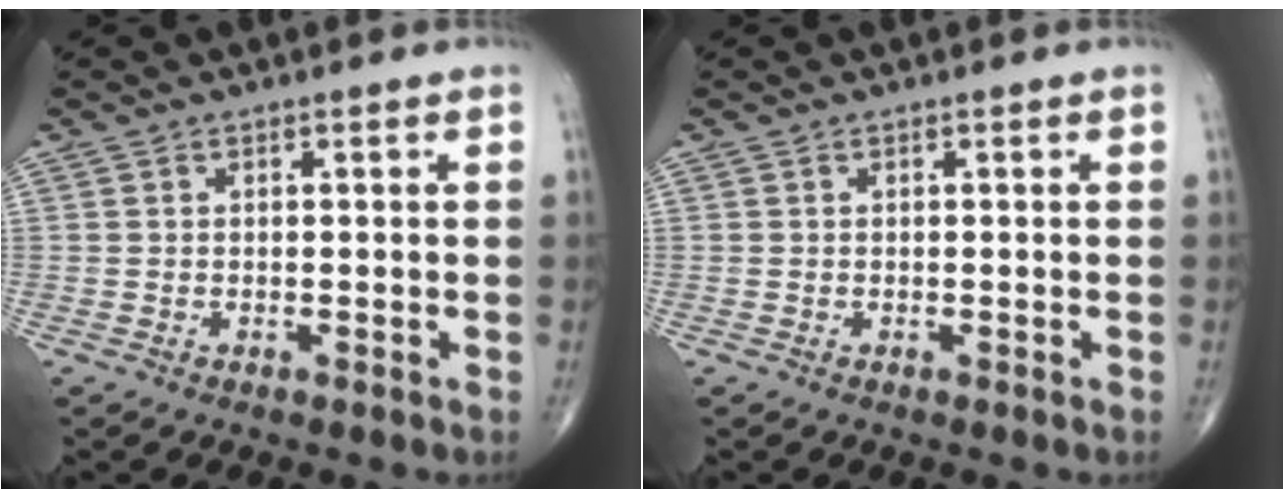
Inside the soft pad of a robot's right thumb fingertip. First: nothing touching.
{"total": 0.0}